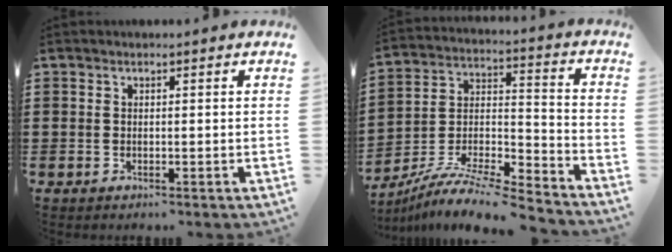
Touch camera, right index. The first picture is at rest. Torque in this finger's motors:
{"motor_torque": [1.05, 1.09, -0.03, -0.01]}